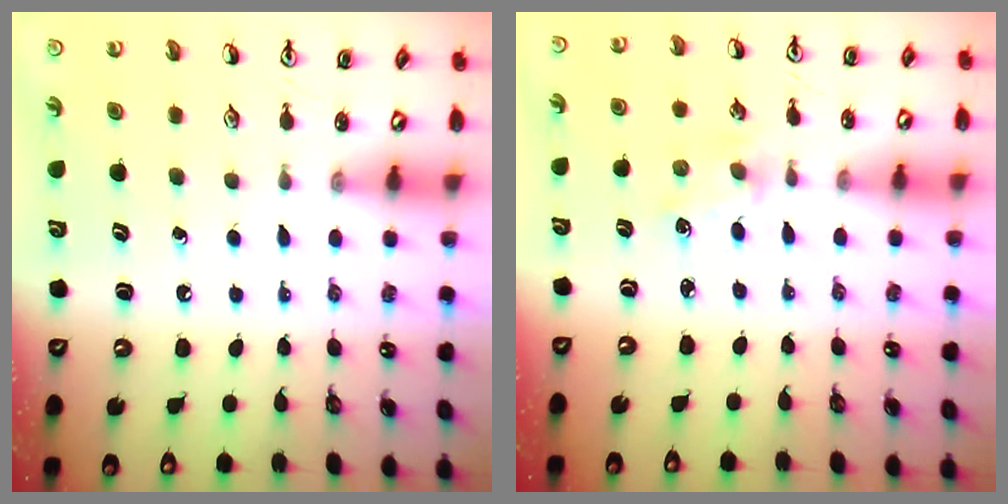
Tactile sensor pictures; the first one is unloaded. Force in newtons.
{"total": 2.2, "press": 2.1, "slide": 0.3}